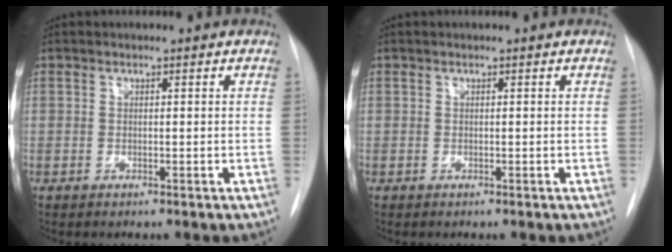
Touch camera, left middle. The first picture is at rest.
{"total": 0.0}